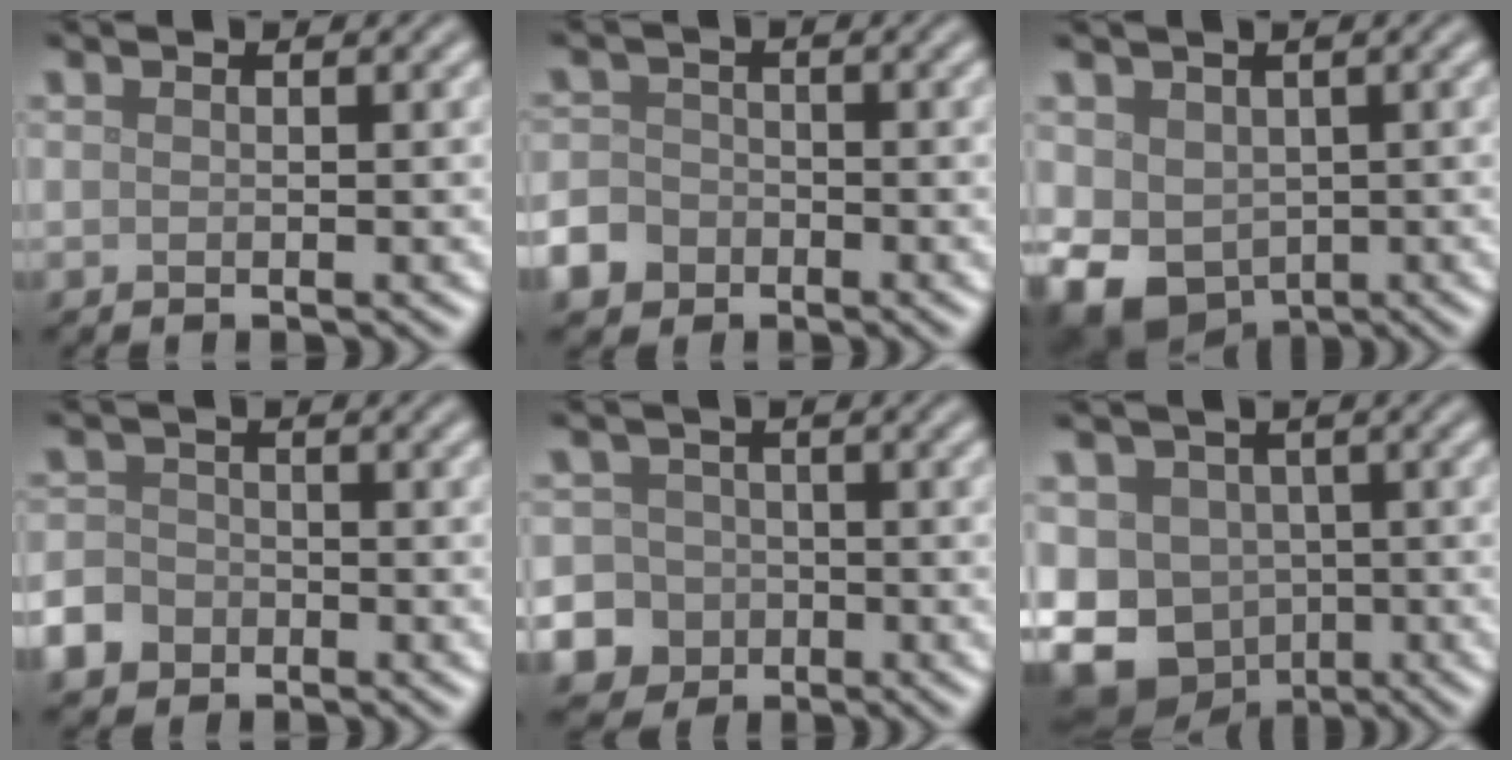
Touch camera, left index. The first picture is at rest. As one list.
[{"total": 4.2, "force": [-2.5, 3.1, 1.1], "torque": [-0.013, -0.009, -0.053]}, {"total": 6.6, "force": [-1.4, 5.2, 3.9], "torque": [-0.081, -0.019, -0.012]}, {"total": 3.9, "force": [-2.4, 2.9, 1.1], "torque": [-0.016, -0.008, -0.051]}, {"total": 11.3, "force": [-5.2, 9.8, 2.1], "torque": [-0.051, -0.029, -0.120]}, {"total": 11.6, "force": [-3.7, 9.8, 4.9], "torque": [-0.091, -0.033, -0.083]}]